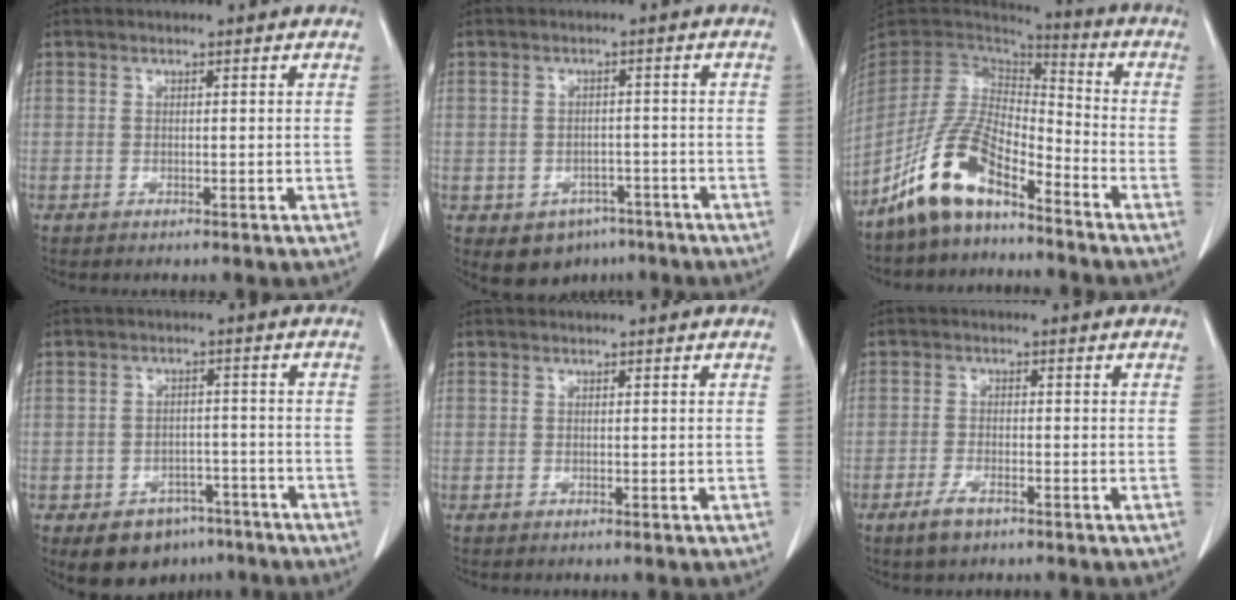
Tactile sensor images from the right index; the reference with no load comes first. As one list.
[{"total": 6.0, "force": [-3.6, 4.6, 1.7], "torque": [-0.015, 0.008, -0.041]}, {"total": 12.2, "force": [-8.4, 3.9, 7.8], "torque": [-0.170, 0.013, -0.165]}, {"total": 8.0, "force": [-5.2, 5.3, 2.7], "torque": [-0.032, 0.014, -0.068]}, {"total": 0.0}, {"total": 3.2, "force": [-2.1, 1.1, 2.1], "torque": [-0.046, -0.001, -0.036]}]